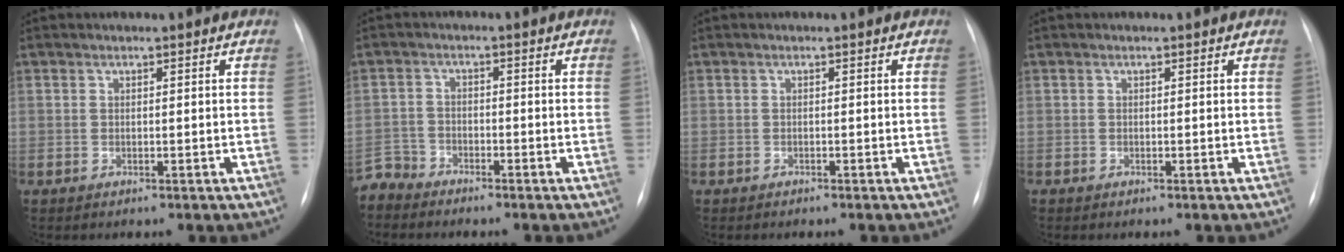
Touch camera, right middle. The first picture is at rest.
{"total": 3.6, "force": [-3.4, 0.8, -0.9], "torque": [0.023, -0.007, -0.067]}
{"total": 0.7, "force": [-0.6, 0.1, 0.3], "torque": [-0.006, -0.001, -0.008]}
{"total": 0.0}